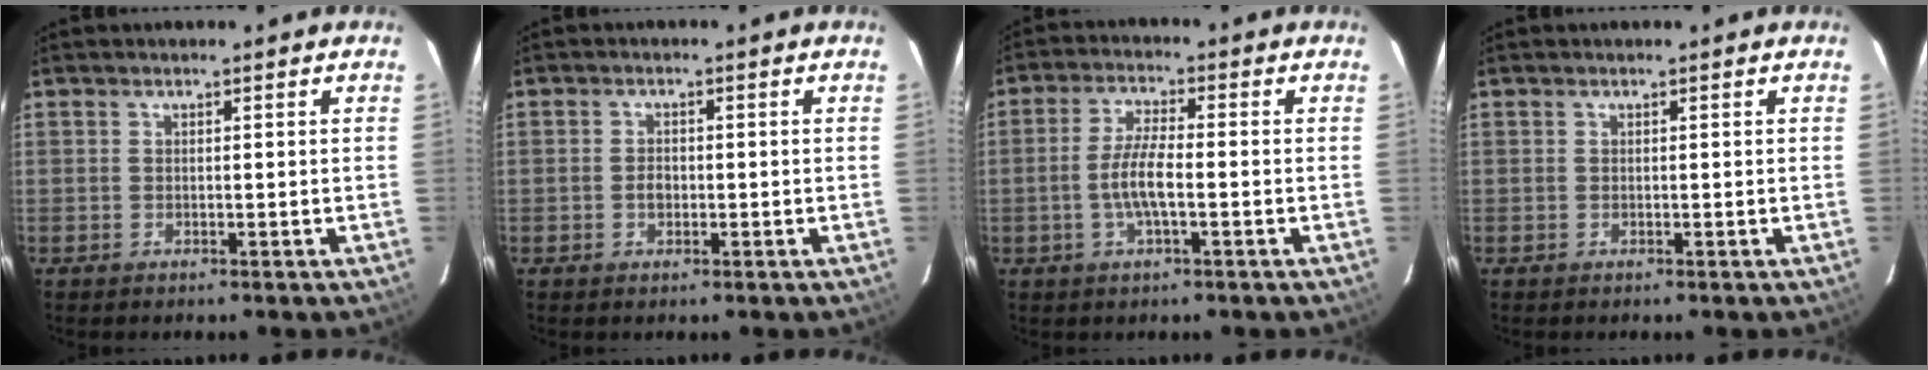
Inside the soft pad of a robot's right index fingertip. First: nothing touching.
{"total": 1.9, "force": [-0.5, 1.5, 1.1], "torque": [-0.021, 0.004, -0.010]}
{"total": 6.1, "force": [-1.5, 1.3, 5.8], "torque": [-0.117, 0.001, -0.031]}
{"total": 0.0}